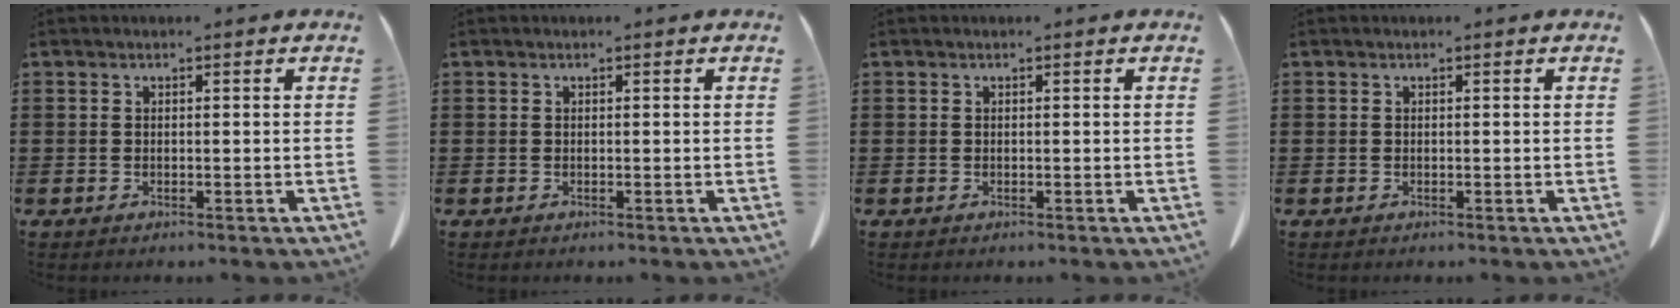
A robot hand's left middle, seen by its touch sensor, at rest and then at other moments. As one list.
[{"total": 0.0}, {"total": 0.0}, {"total": 0.0}]